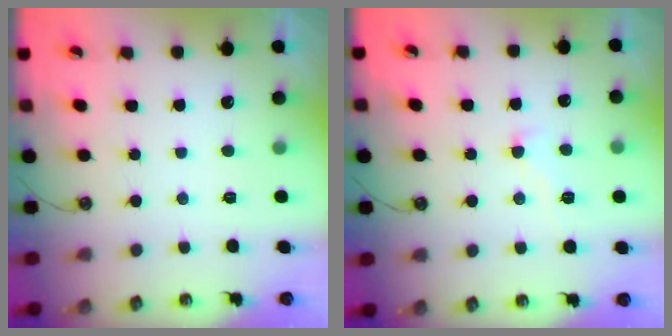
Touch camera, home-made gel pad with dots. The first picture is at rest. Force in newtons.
{"total": 2.2, "press": 2.1, "slide": 0.6}